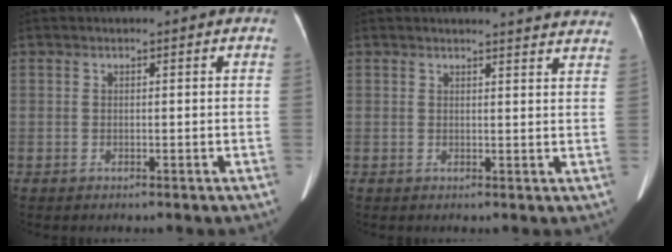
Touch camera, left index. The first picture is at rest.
{"total": 11.8, "force": [11.5, 0.7, 2.4], "torque": [-0.010, -0.038, 0.102]}